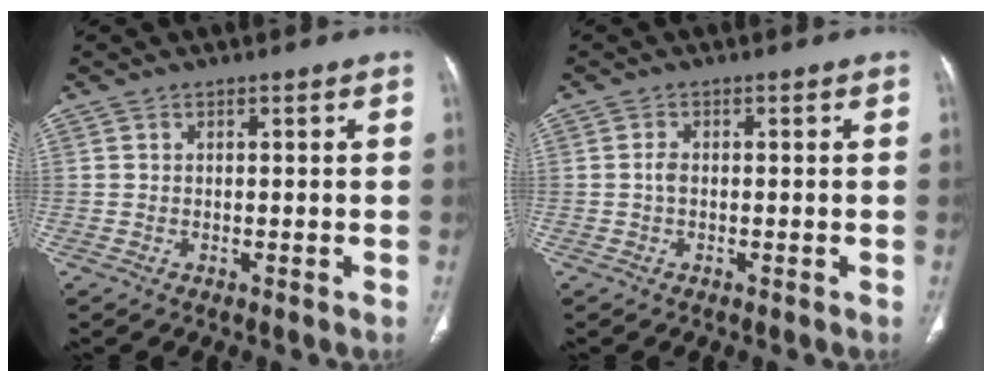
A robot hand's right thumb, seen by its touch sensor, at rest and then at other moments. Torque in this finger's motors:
{"motor_torque": [0.55, 0.24, 0.34, -0.37, 0.00]}